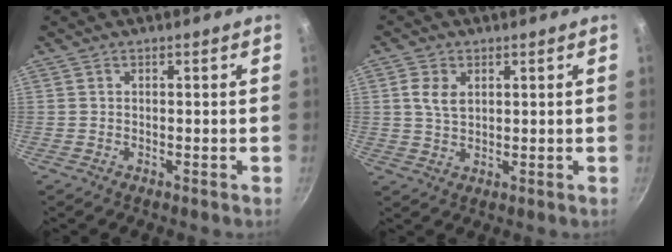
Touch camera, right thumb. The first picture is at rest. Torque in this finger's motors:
{"motor_torque": [-0.01, 0.02, 0.03, 0.43, 0.00]}